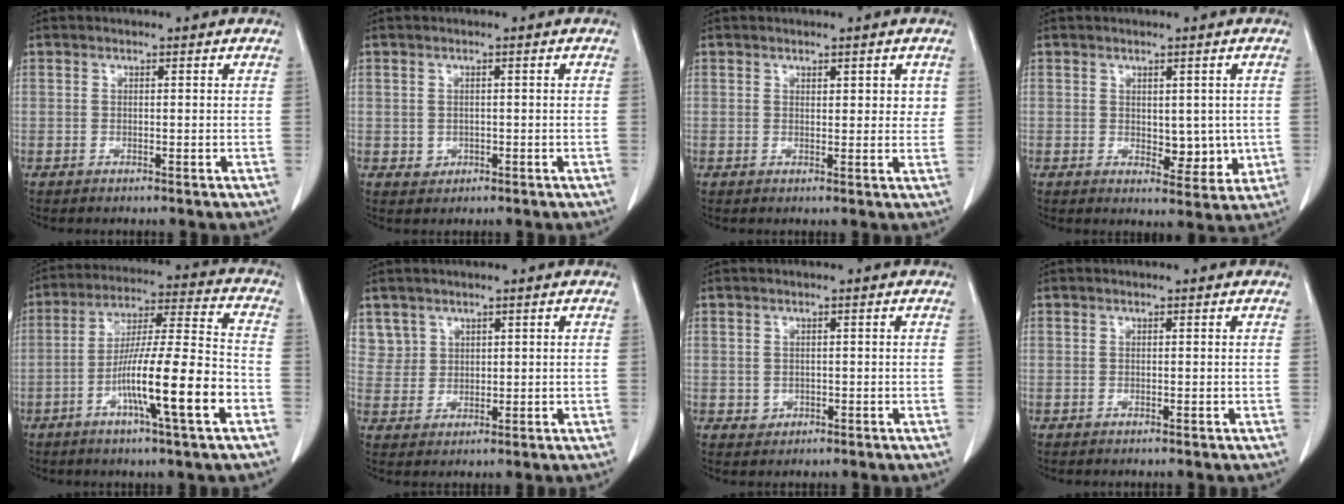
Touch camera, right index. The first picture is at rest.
{"total": 1.7, "force": [-0.3, 1.6, 0.3], "torque": [-0.001, 0.004, 0.003]}
{"total": 3.0, "force": [1.2, 1.5, 2.3], "torque": [-0.024, -0.001, 0.015]}
{"total": 5.2, "force": [0.0, 2.8, 4.3], "torque": [-0.045, -0.007, 0.011]}
{"total": 15.2, "force": [-5.7, 0.2, 14.1], "torque": [-0.243, 0.000, -0.097]}
{"total": 3.8, "force": [2.4, 3.0, -0.4], "torque": [0.027, 0.003, 0.046]}
{"total": 1.4, "force": [-0.1, 1.4, 0.3], "torque": [-0.002, 0.003, 0.004]}
{"total": 0.0}